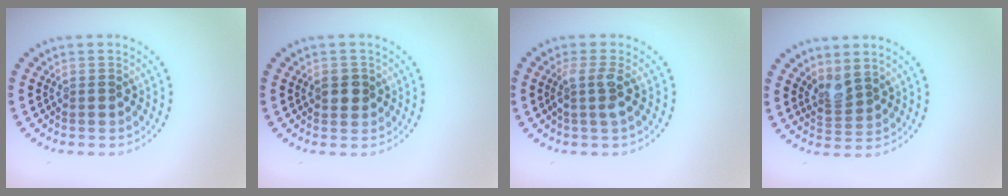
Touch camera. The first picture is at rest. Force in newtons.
{"total": 1.6, "press": 1.6, "slide": 0.3}
{"total": 2.0, "press": 1.6, "slide": 1.2}
{"total": 2.1, "press": 1.5, "slide": 1.4}